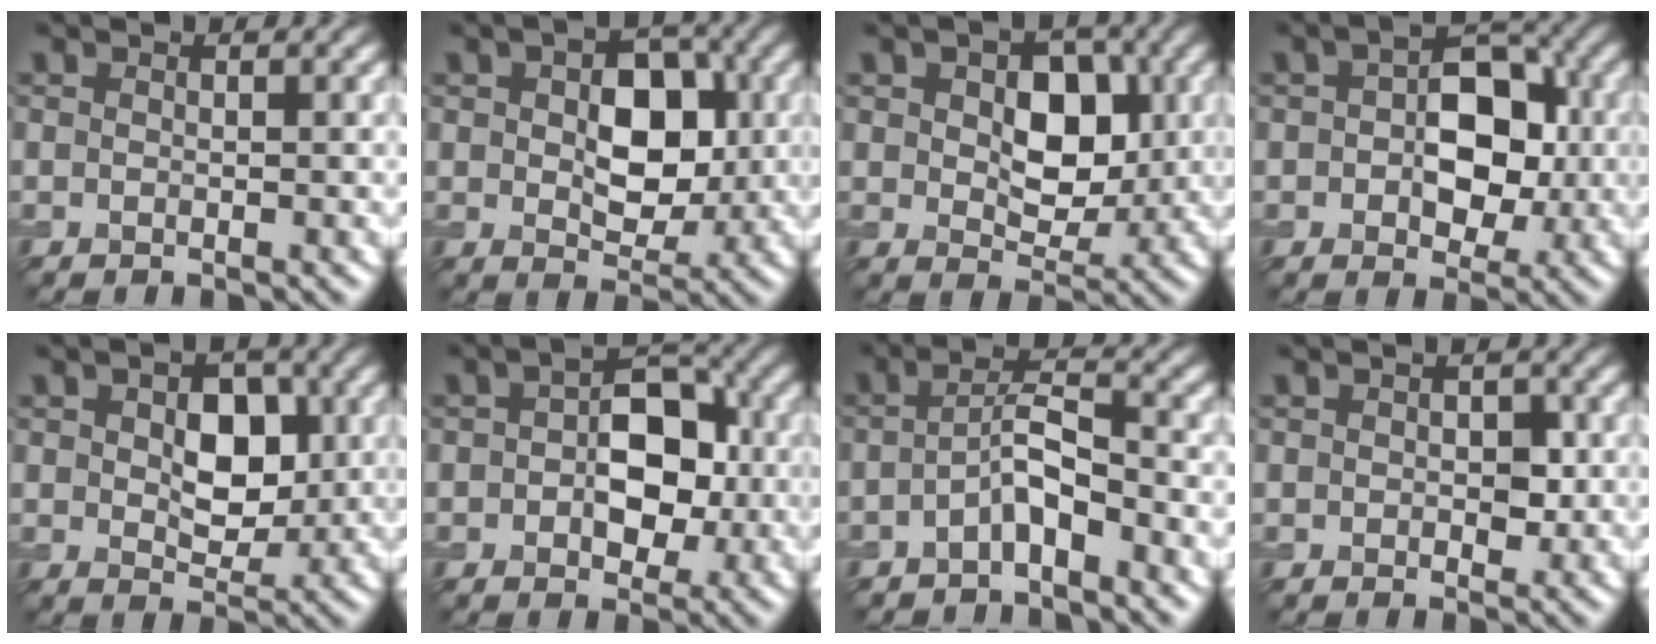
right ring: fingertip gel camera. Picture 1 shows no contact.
{"total": 6.5, "force": [0.8, 4.2, 4.9], "torque": [-0.079, 0.001, 0.018]}
{"total": 6.0, "force": [1.0, 3.9, 4.5], "torque": [-0.073, 0.001, 0.020]}
{"total": 7.0, "force": [0.4, 4.5, 5.3], "torque": [-0.071, 0.008, 0.004]}
{"total": 5.2, "force": [0.9, 3.3, 3.9], "torque": [-0.066, -0.001, 0.021]}
{"total": 6.2, "force": [0.2, 4.0, 4.8], "torque": [-0.063, 0.009, 0.001]}
{"total": 2.7, "force": [-1.2, 0.5, 2.3], "torque": [-0.049, 0.016, -0.026]}
{"total": 1.8, "force": [0.4, 1.1, 1.3], "torque": [-0.021, 0.002, 0.010]}